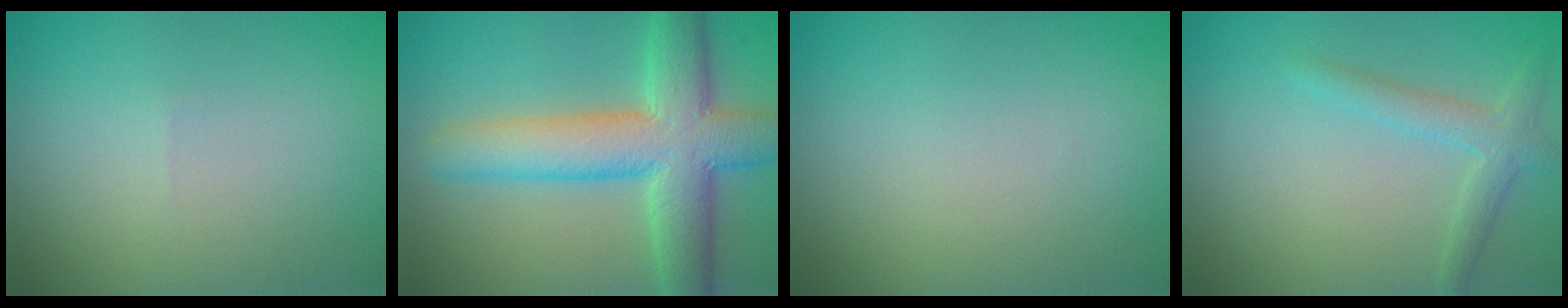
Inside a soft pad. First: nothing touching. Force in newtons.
{"total": 9.1, "press": 9.0, "slide": 0.3}
{"total": 0.0}
{"total": 2.3, "press": 2.3, "slide": 0.2}